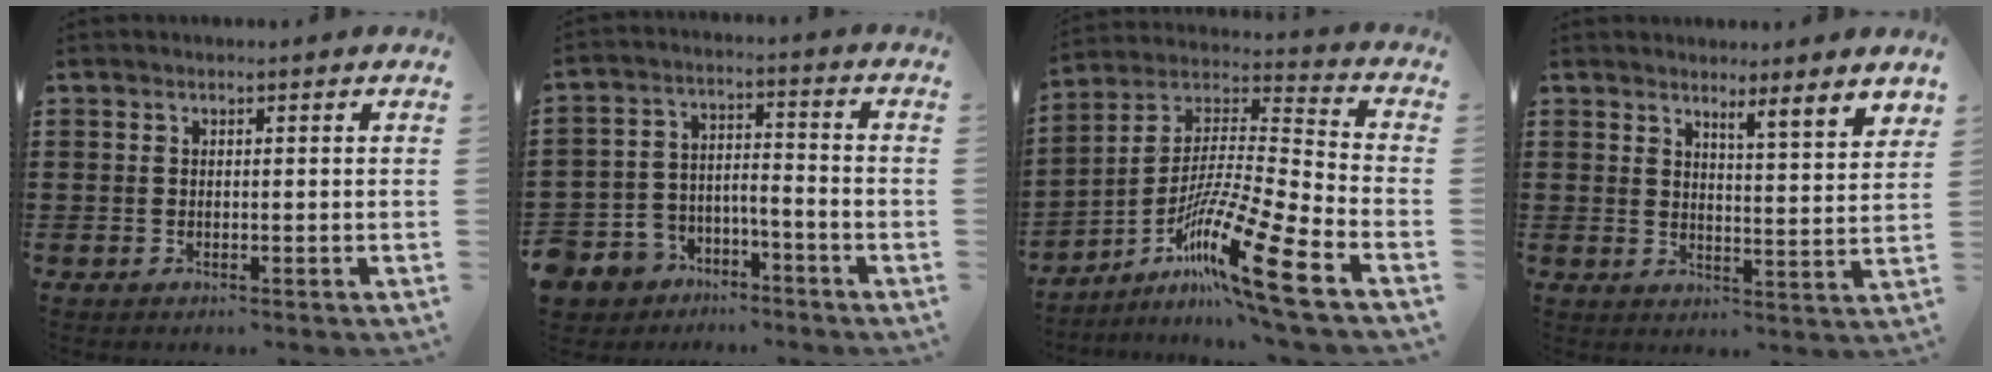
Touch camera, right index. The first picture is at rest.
{"total": 5.5, "force": [-5.3, 1.7, 0.2], "torque": [-0.035, 0.003, -0.115]}
{"total": 14.7, "force": [-9.4, 0.3, 11.3], "torque": [-0.208, -0.001, -0.177]}
{"total": 3.1, "force": [2.9, -0.4, 1.1], "torque": [-0.018, -0.022, 0.044]}